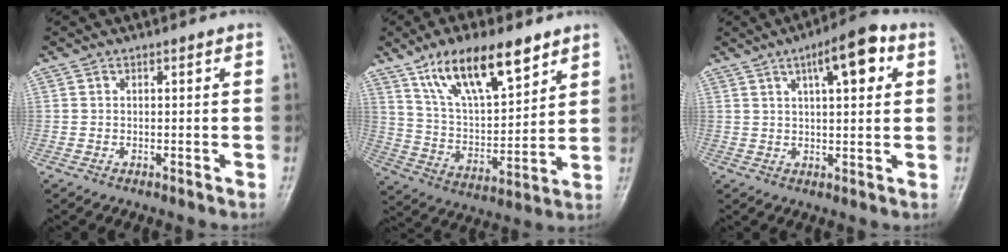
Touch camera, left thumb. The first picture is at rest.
{"total": 17.3, "force": [10.8, 6.6, 11.8], "torque": [-0.170, -0.044, 0.201]}
{"total": 10.0, "force": [4.0, 3.4, 8.5], "torque": [-0.111, 0.004, 0.056]}